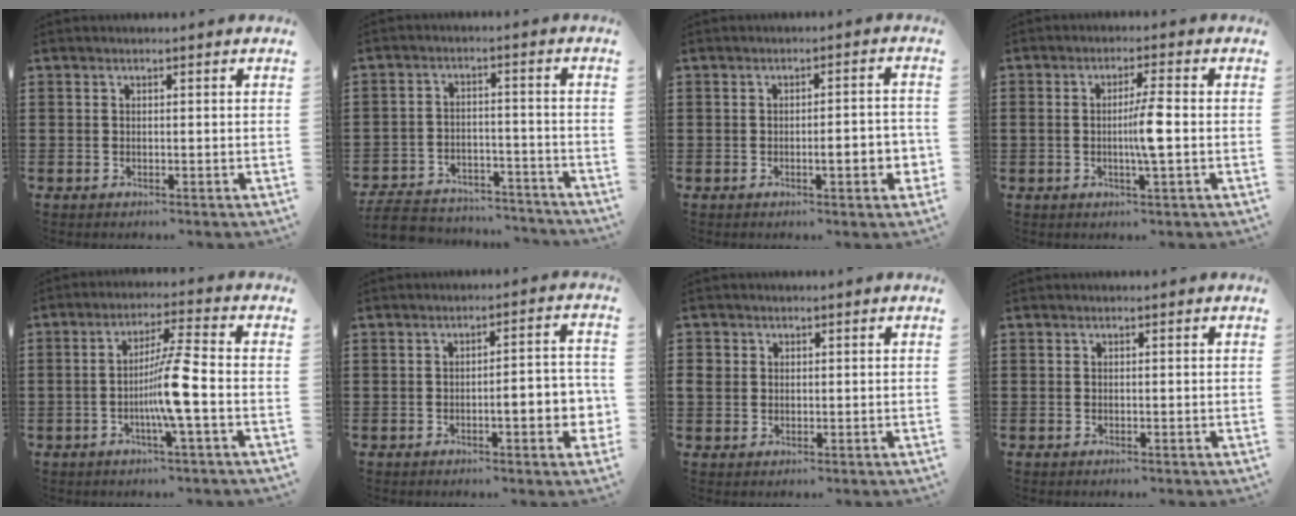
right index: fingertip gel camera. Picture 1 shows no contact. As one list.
[{"total": 6.7, "force": [-6.3, 1.4, 1.5], "torque": [-0.037, 0.009, -0.126]}, {"total": 4.5, "force": [-1.2, 0.9, 4.2], "torque": [-0.060, -0.004, -0.021]}, {"total": 4.8, "force": [-0.7, -0.1, 4.7], "torque": [-0.091, -0.009, -0.018]}, {"total": 8.0, "force": [-2.1, -0.3, 7.7], "torque": [-0.146, -0.012, -0.045]}, {"total": 5.4, "force": [-1.5, 1.2, 5.0], "torque": [-0.065, -0.007, -0.029]}, {"total": 1.5, "force": [0.3, 1.4, 0.5], "torque": [-0.015, 0.006, 0.004]}, {"total": 0.0}]